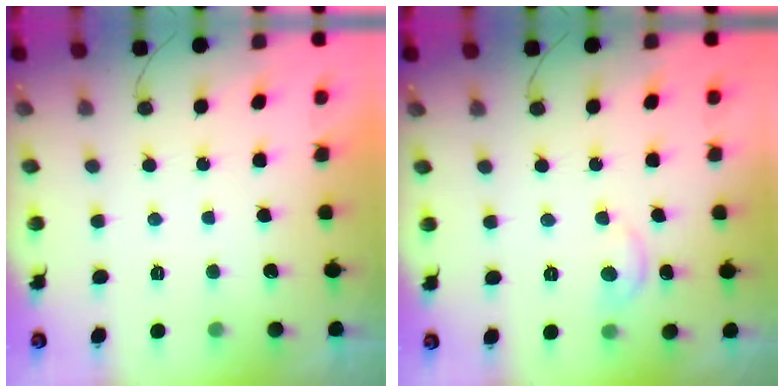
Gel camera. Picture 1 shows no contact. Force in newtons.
{"total": 6.3, "press": 6.2, "slide": 0.9}